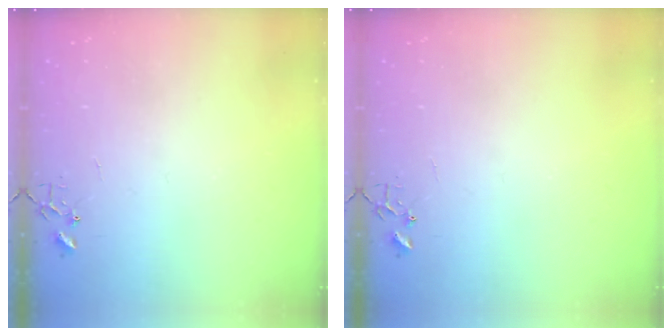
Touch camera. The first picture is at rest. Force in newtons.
{"total": 0.0}